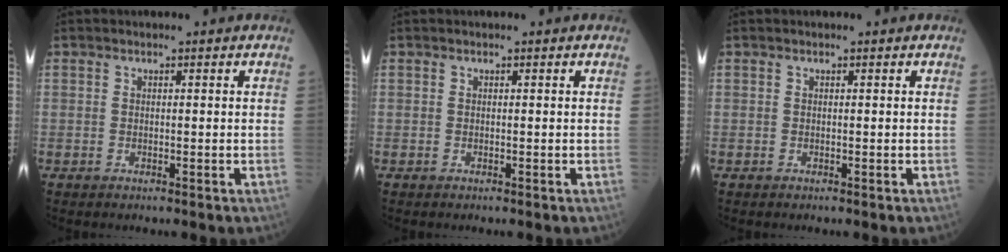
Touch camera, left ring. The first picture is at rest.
{"total": 0.0}
{"total": 0.0}